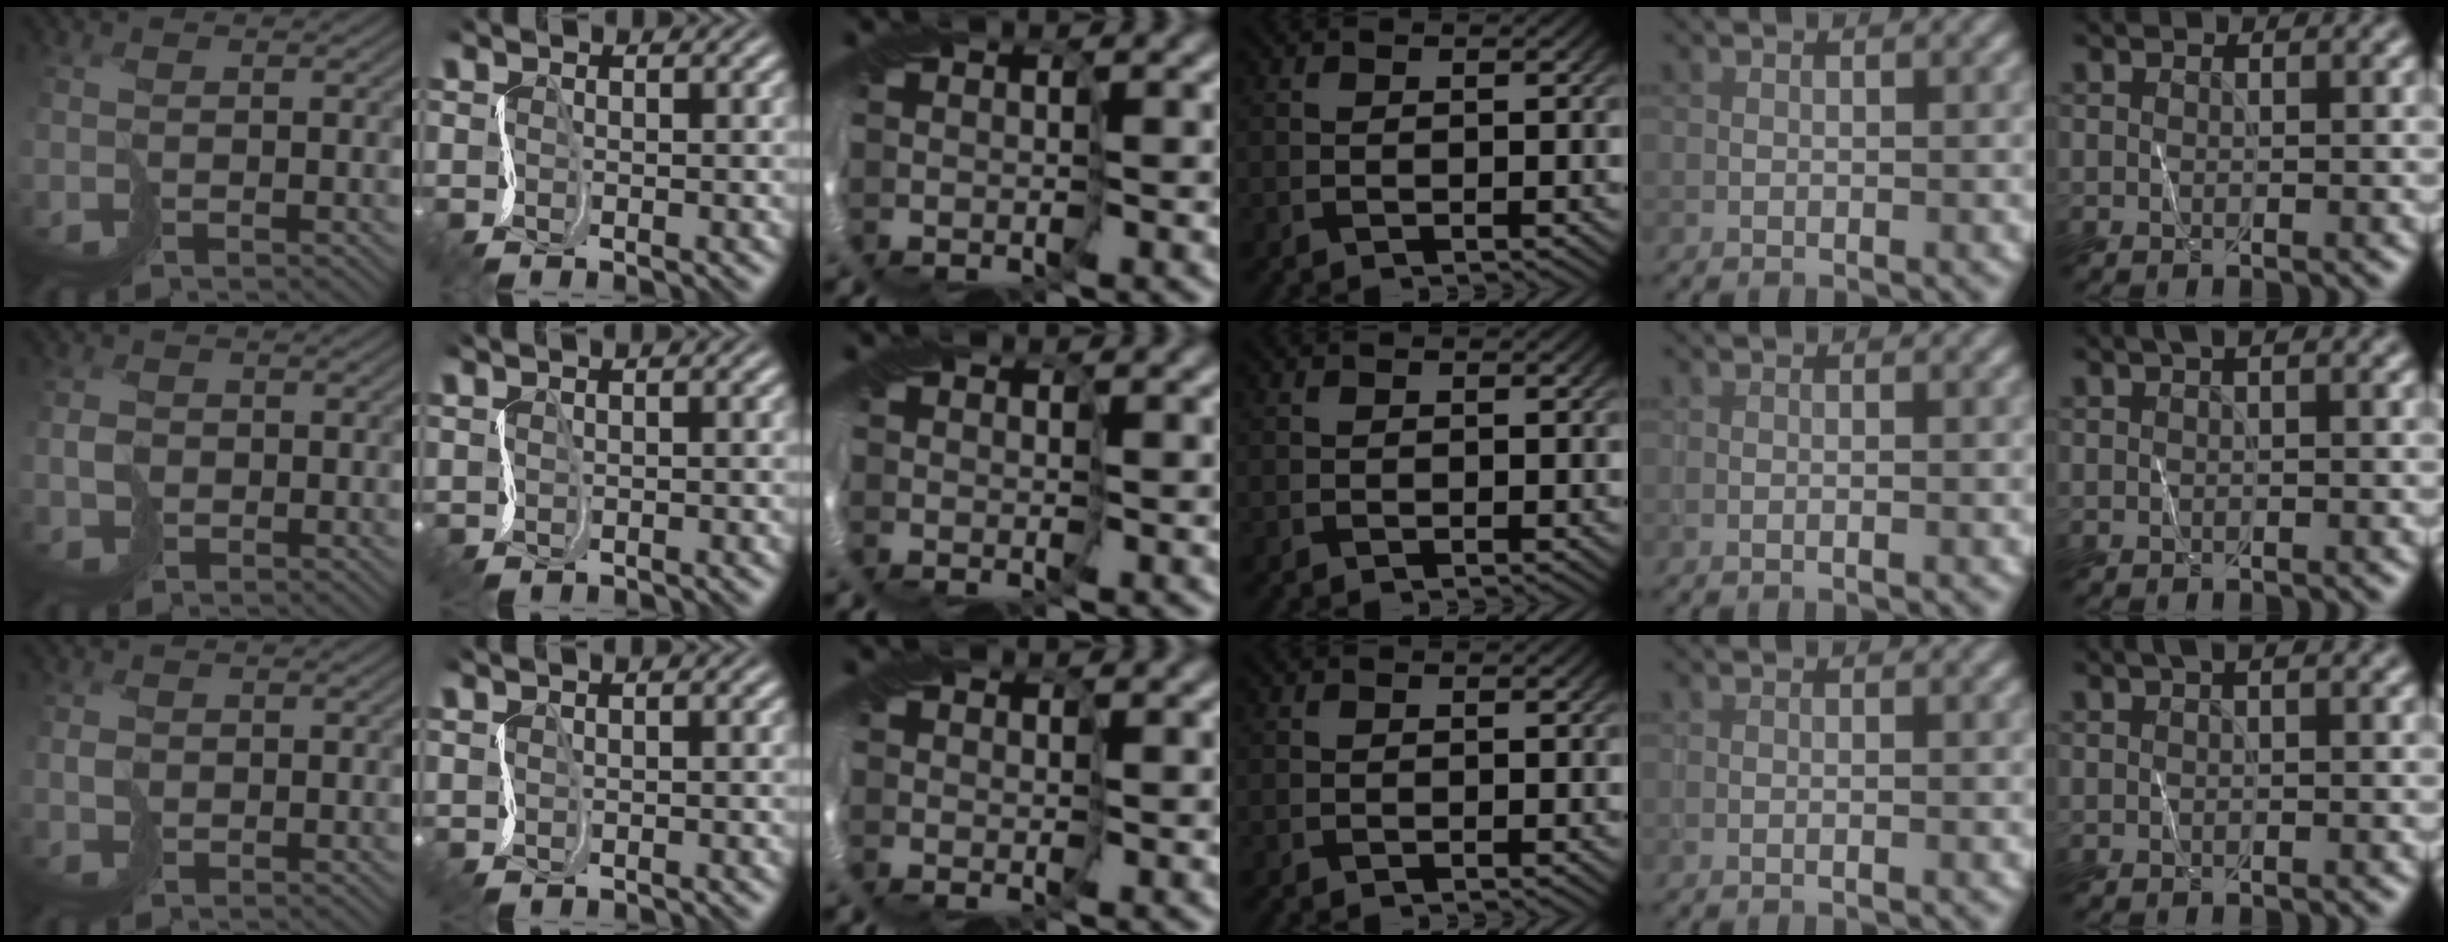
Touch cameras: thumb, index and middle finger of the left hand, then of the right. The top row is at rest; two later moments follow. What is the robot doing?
{"motion": "cut", "object": "bubble wrap"}